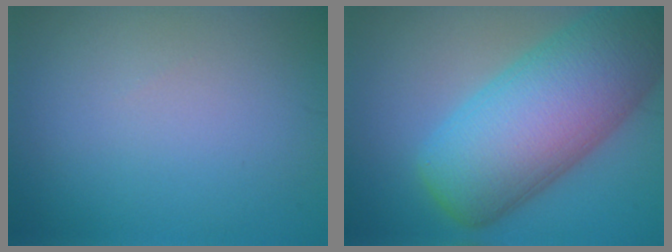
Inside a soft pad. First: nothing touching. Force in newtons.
{"total": 13.0, "press": 12.9, "slide": 0.7}